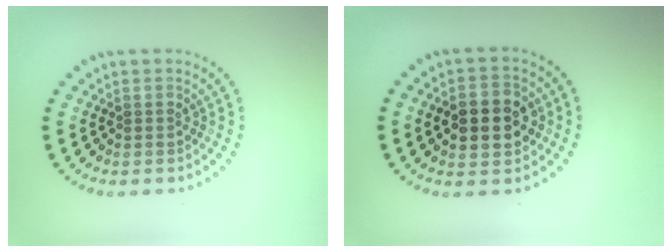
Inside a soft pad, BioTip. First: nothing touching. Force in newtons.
{"total": 5.0, "press": 5.0, "slide": 0.3}